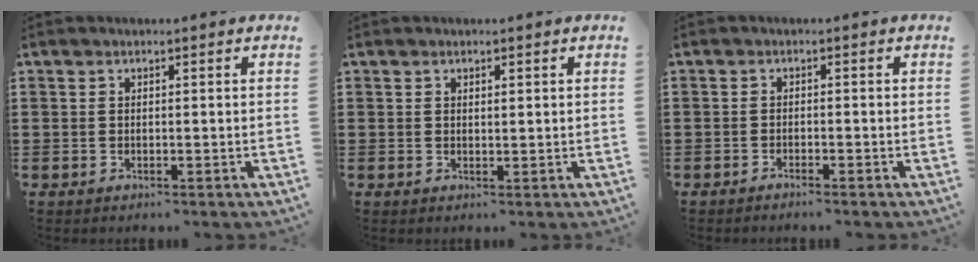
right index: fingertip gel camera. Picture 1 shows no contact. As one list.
[{"total": 0.7, "force": [0.4, 0.3, 0.4], "torque": [-0.009, 0.004, 0.007]}, {"total": 1.0, "force": [-1.0, -0.1, 0.2], "torque": [-0.006, 0.000, -0.019]}]